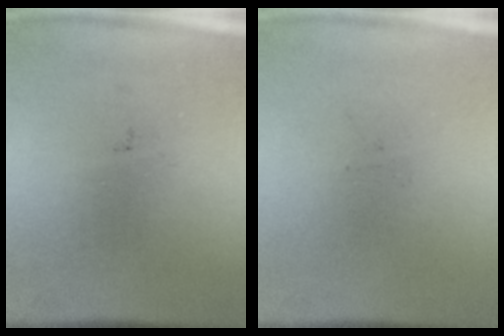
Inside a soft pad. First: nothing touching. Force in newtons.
{"total": 0.0}